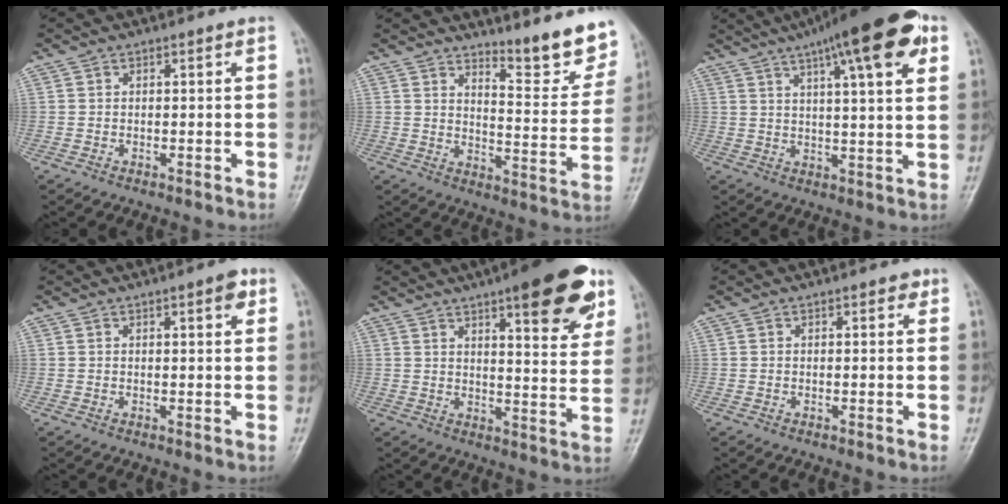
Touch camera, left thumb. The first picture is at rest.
{"total": 12.2, "force": [10.0, 2.4, 6.6], "torque": [-0.058, -0.088, 0.133]}
{"total": 18.4, "force": [9.5, 4.3, 15.2], "torque": [-0.211, -0.005, 0.136]}
{"total": 2.9, "force": [1.5, 0.8, 2.3], "torque": [-0.027, -0.004, 0.018]}
{"total": 16.6, "force": [9.8, 4.5, 12.7], "torque": [-0.132, -0.041, 0.130]}
{"total": 1.5, "force": [0.9, 0.7, 1.0], "torque": [-0.007, -0.001, 0.008]}